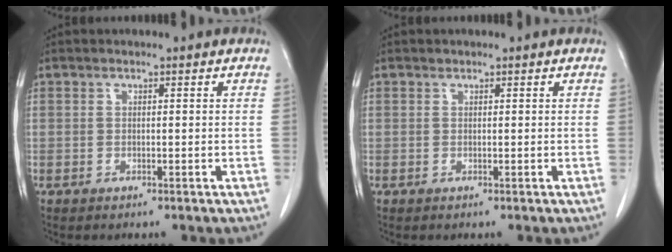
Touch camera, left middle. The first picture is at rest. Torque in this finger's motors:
{"motor_torque": [0.38, -0.30, -0.06, -0.01]}